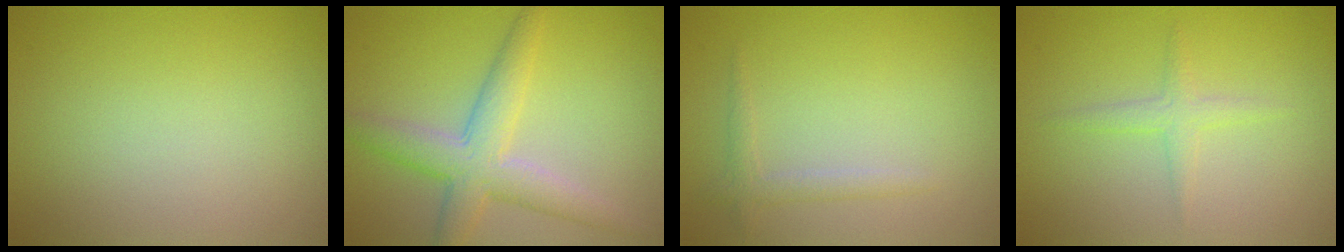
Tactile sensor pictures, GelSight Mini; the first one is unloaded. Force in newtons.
{"total": 5.1, "press": 5.1, "slide": 0.2}
{"total": 1.4, "press": 1.4, "slide": 0.1}
{"total": 1.5, "press": 1.5, "slide": 0.0}